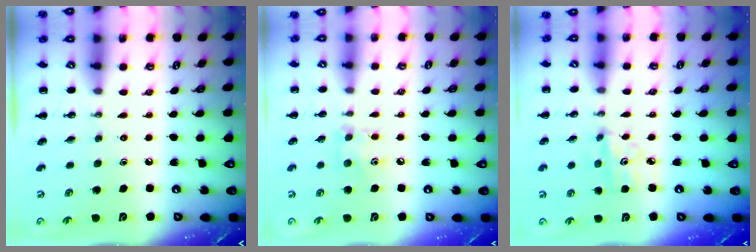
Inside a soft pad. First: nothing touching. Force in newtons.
{"total": 7.6, "press": 7.5, "slide": 1.4}
{"total": 5.2, "press": 5.0, "slide": 1.5}